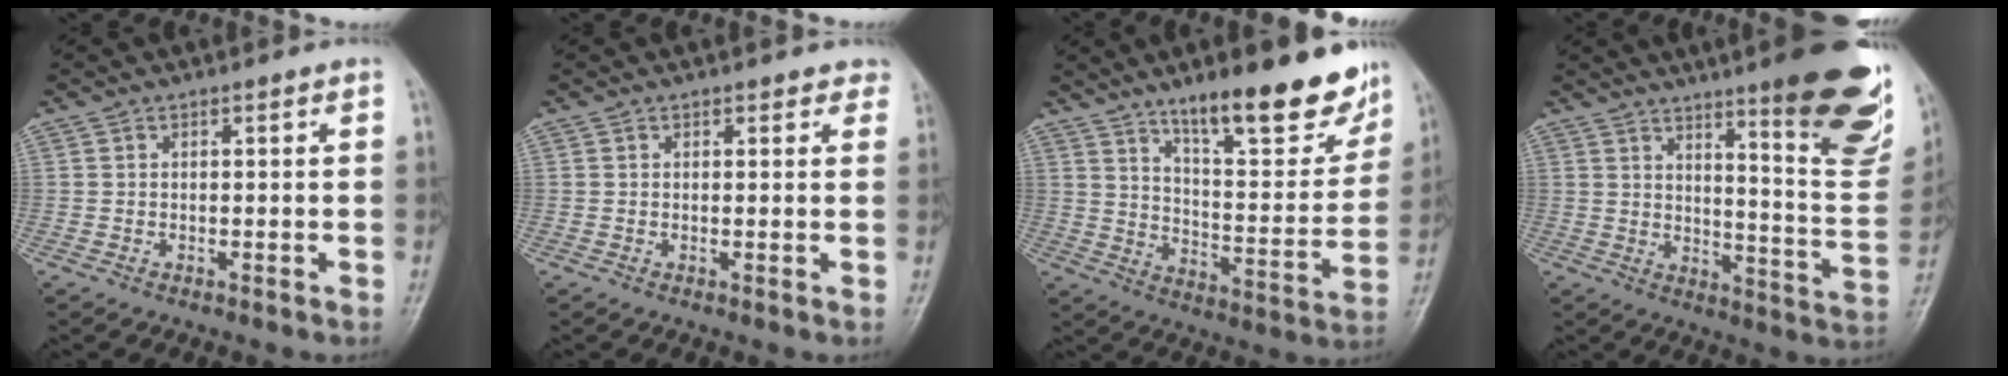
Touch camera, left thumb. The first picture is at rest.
{"total": 2.1, "force": [1.6, 1.2, 0.5], "torque": [0.020, -0.004, 0.008]}
{"total": 19.7, "force": [13.6, 5.5, 13.2], "torque": [-0.147, -0.079, 0.213]}
{"total": 22.1, "force": [12.9, 4.0, 17.5], "torque": [-0.194, -0.079, 0.178]}